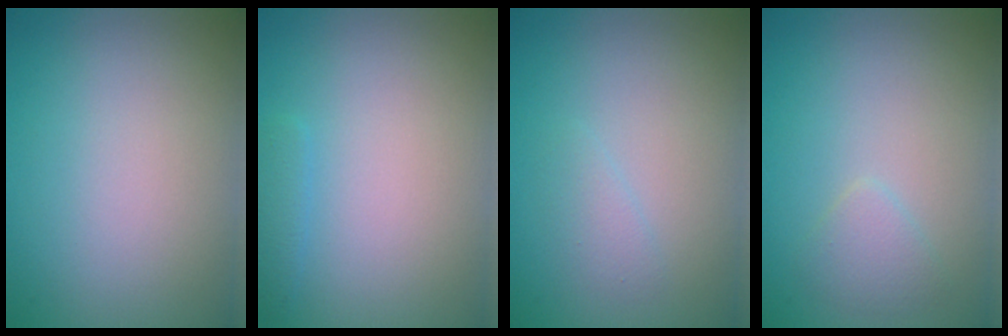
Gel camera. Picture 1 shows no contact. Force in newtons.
{"total": 0.9, "press": 0.9, "slide": 0.0}
{"total": 1.1, "press": 1.1, "slide": 0.1}
{"total": 1.4, "press": 1.4, "slide": 0.0}